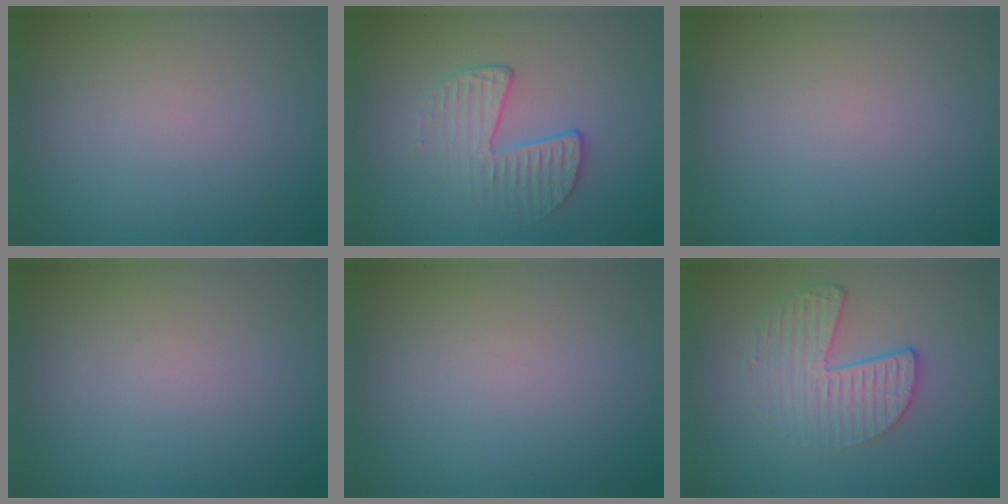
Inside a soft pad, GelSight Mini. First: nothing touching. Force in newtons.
{"total": 2.4, "press": 1.7, "slide": 1.8}
{"total": 0.0}
{"total": 0.0}
{"total": 0.0}
{"total": 3.6, "press": 2.7, "slide": 2.4}